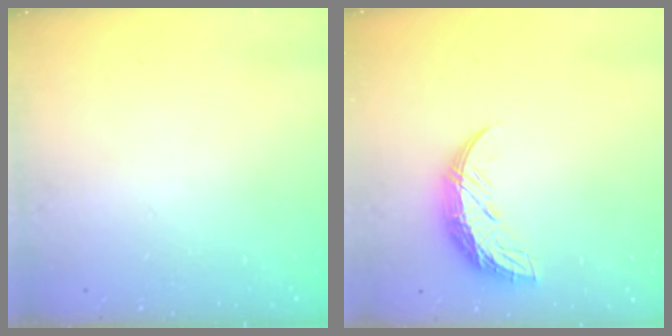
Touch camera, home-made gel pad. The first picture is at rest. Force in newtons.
{"total": 10.7, "press": 10.7, "slide": 0.4}